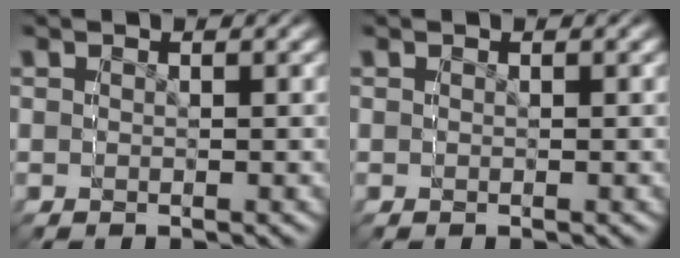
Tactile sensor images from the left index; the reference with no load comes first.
{"total": 0.0}